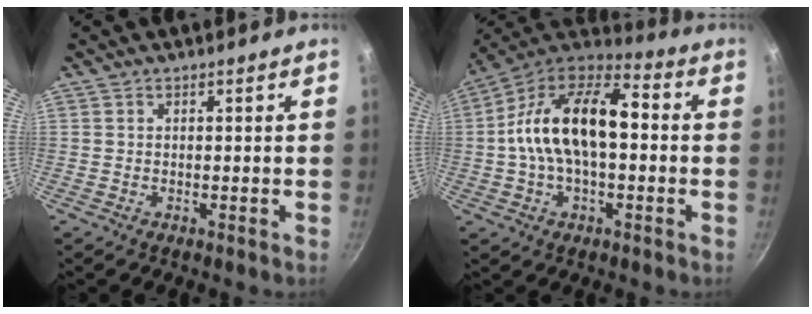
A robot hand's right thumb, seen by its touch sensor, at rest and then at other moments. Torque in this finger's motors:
{"motor_torque": [2.50, 2.51, 0.41, -0.10, 0.23]}